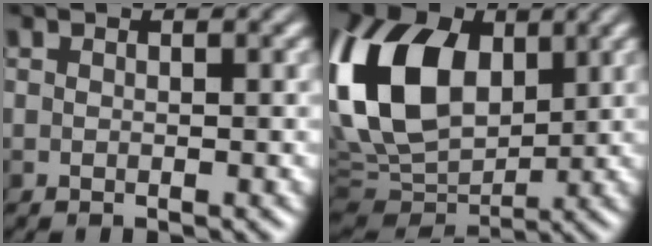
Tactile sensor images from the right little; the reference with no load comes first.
{"total": 13.7, "force": [3.1, 9.3, 9.6], "torque": [-0.219, 0.022, 0.044]}